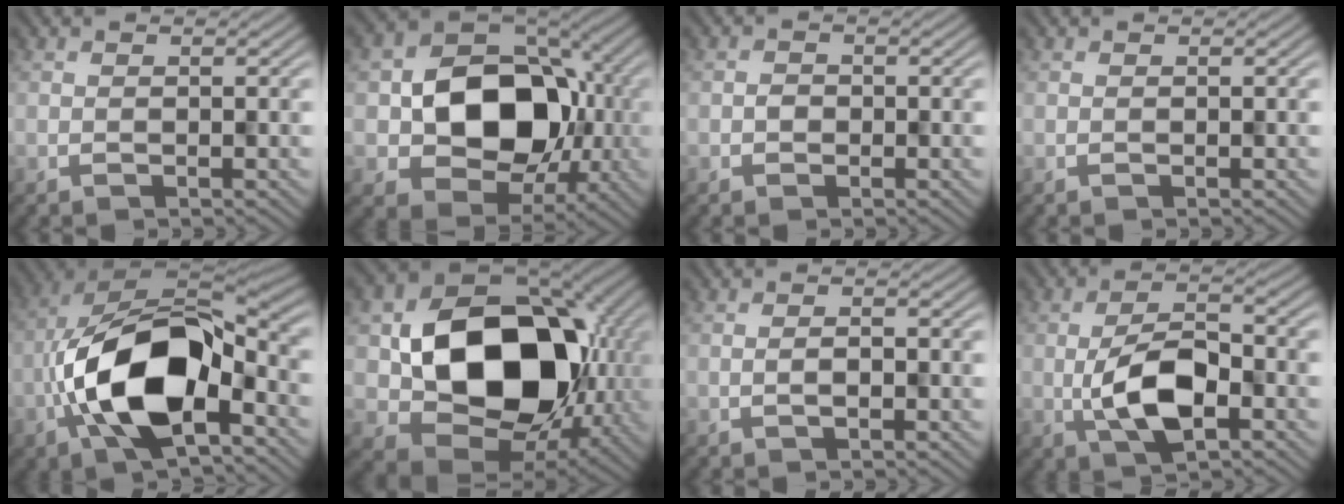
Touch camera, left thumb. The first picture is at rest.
{"total": 13.8, "force": [-0.7, 10.9, 8.5], "torque": [-0.112, -0.009, -0.009]}
{"total": 1.1, "force": [-0.5, 0.9, -0.4], "torque": [0.010, 0.000, -0.007]}
{"total": 0.0}
{"total": 15.3, "force": [-4.1, 8.3, 12.2], "torque": [-0.209, -0.006, -0.082]}
{"total": 16.9, "force": [0.3, 13.1, 10.6], "torque": [-0.167, -0.039, 0.031]}
{"total": 0.7, "force": [-0.4, 0.2, 0.6], "torque": [-0.008, 0.003, -0.006]}
{"total": 7.4, "force": [-1.9, 3.5, 6.3], "torque": [-0.118, 0.004, -0.036]}